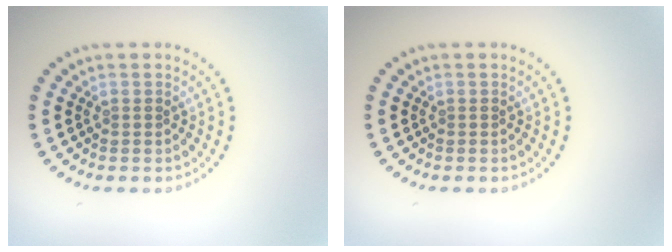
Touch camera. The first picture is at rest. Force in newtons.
{"total": 0.0}